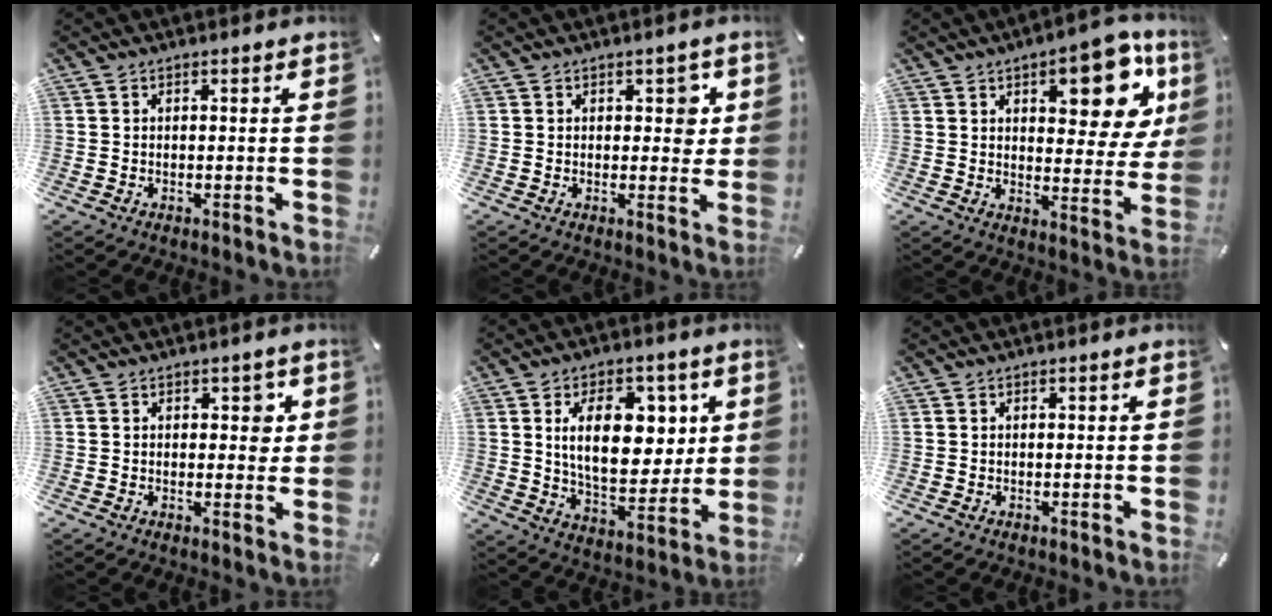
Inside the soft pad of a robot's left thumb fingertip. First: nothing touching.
{"total": 4.6, "force": [1.3, 3.0, 3.3], "torque": [-0.020, -0.009, 0.012]}
{"total": 16.1, "force": [8.0, 7.6, 11.7], "torque": [-0.132, -0.042, 0.126]}
{"total": 3.6, "force": [1.1, 2.3, 2.5], "torque": [-0.012, -0.007, 0.007]}
{"total": 16.1, "force": [4.7, 9.6, 12.0], "torque": [-0.185, -0.001, 0.081]}
{"total": 0.0}